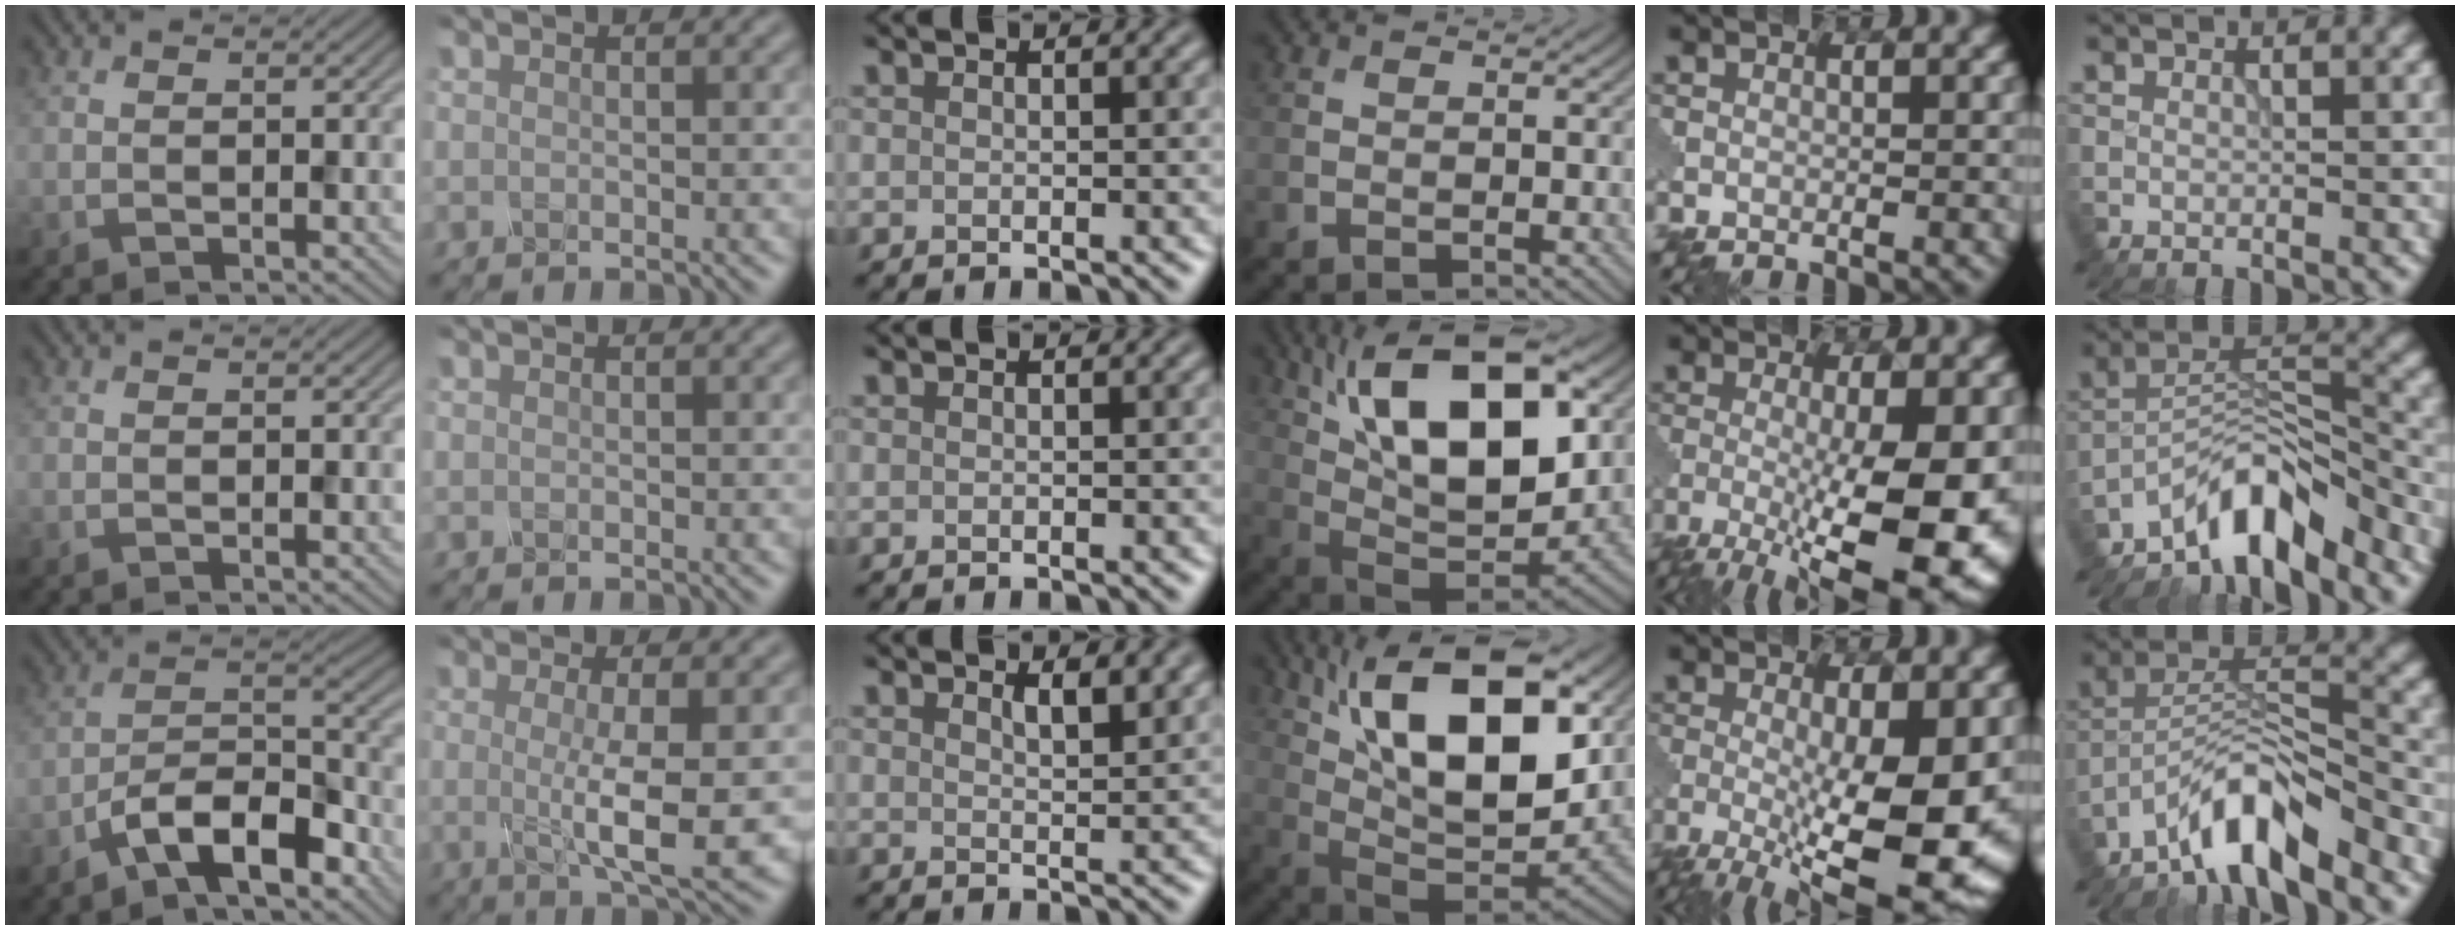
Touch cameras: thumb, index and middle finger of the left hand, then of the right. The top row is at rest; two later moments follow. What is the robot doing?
{"motion": "disassemble", "object": "glue stick"}